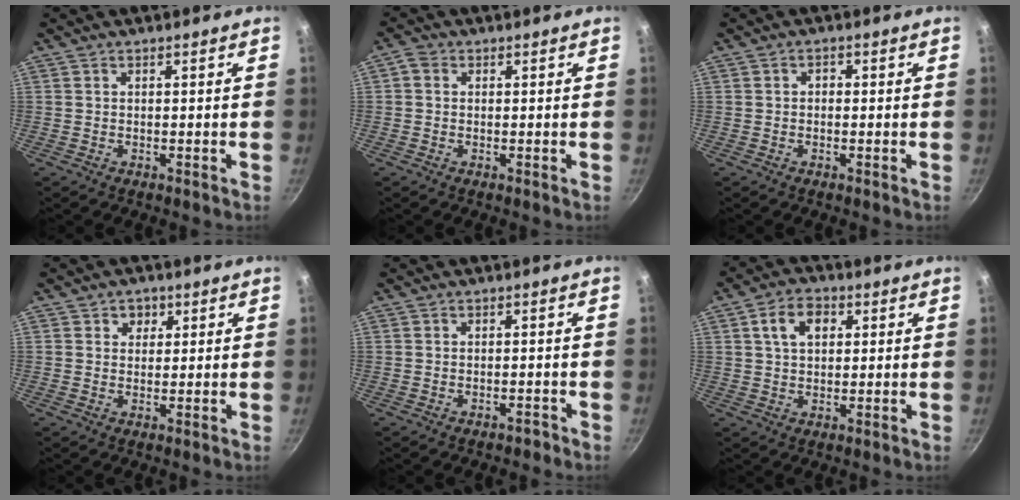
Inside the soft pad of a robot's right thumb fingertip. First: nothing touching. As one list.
[{"total": 2.0, "force": [0.3, 1.7, 1.0], "torque": [-0.020, 0.007, -0.002]}, {"total": 1.2, "force": [-0.1, 1.0, 0.7], "torque": [-0.010, 0.006, -0.004]}, {"total": 2.8, "force": [1.1, 2.4, 0.8], "torque": [0.009, -0.004, 0.013]}, {"total": 1.2, "force": [-1.0, 0.5, 0.4], "torque": [0.001, 0.018, -0.007]}, {"total": 6.6, "force": [2.0, 4.5, 4.4], "torque": [-0.056, 0.007, 0.030]}]